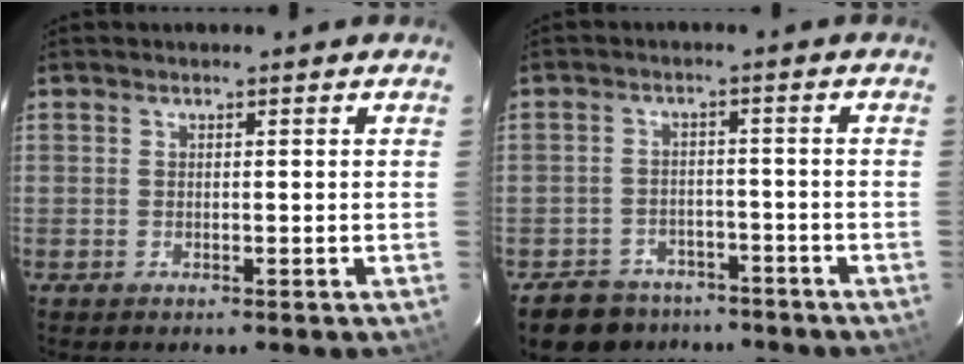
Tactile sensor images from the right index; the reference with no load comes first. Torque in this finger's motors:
{"motor_torque": [0.03, -0.48, -0.55, -0.21]}